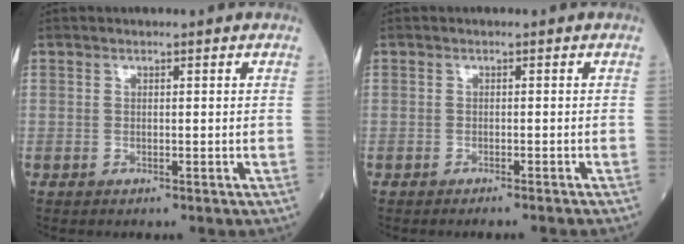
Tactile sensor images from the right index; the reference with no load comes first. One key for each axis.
{"total": 3.1, "fx": -2.7, "fy": -0.4, "fz": 1.4, "tx": -0.016, "ty": 0.000, "tz": -0.035}